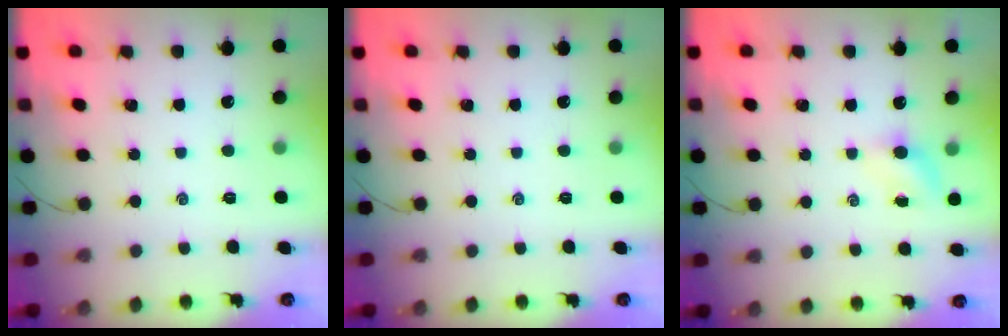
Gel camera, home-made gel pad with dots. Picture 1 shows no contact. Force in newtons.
{"total": 0.0}
{"total": 4.8, "press": 4.6, "slide": 1.0}